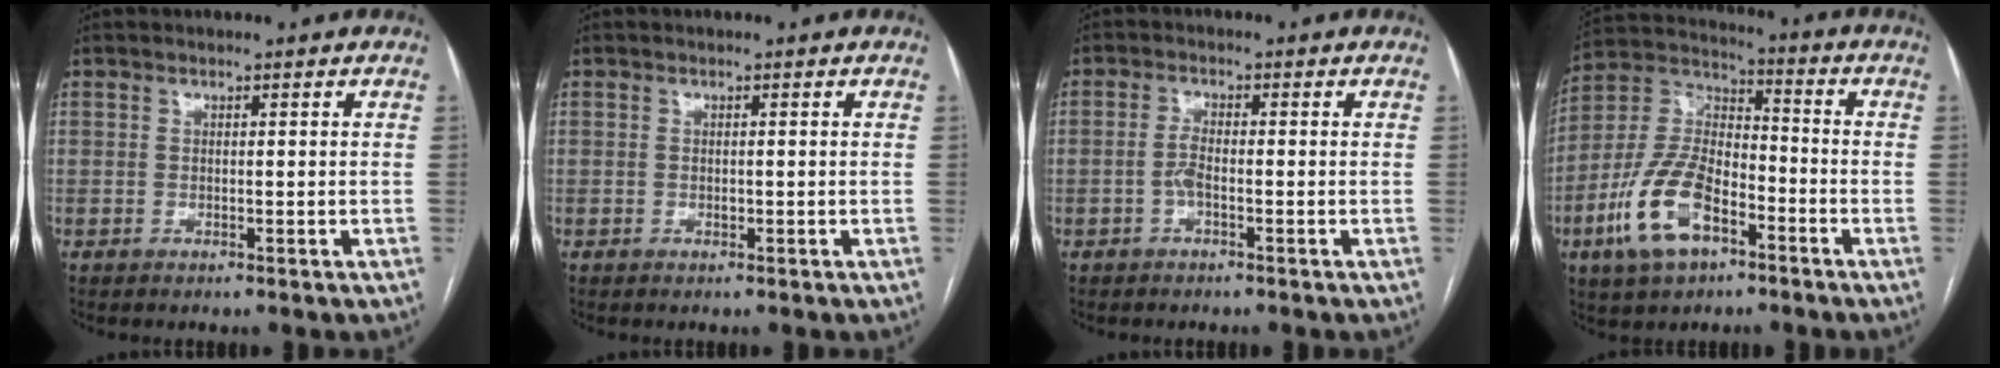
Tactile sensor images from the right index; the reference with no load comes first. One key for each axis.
{"total": 0.5, "fx": -0.1, "fy": 0.2, "fz": 0.4, "tx": -0.011, "ty": 0.000, "tz": -0.002}
{"total": 2.2, "fx": -0.9, "fy": 0.5, "fz": 2.0, "tx": -0.041, "ty": 0.002, "tz": -0.019}
{"total": 14.6, "fx": -6.8, "fy": 6.9, "fz": 10.9, "tx": -0.240, "ty": 0.011, "tz": -0.126}